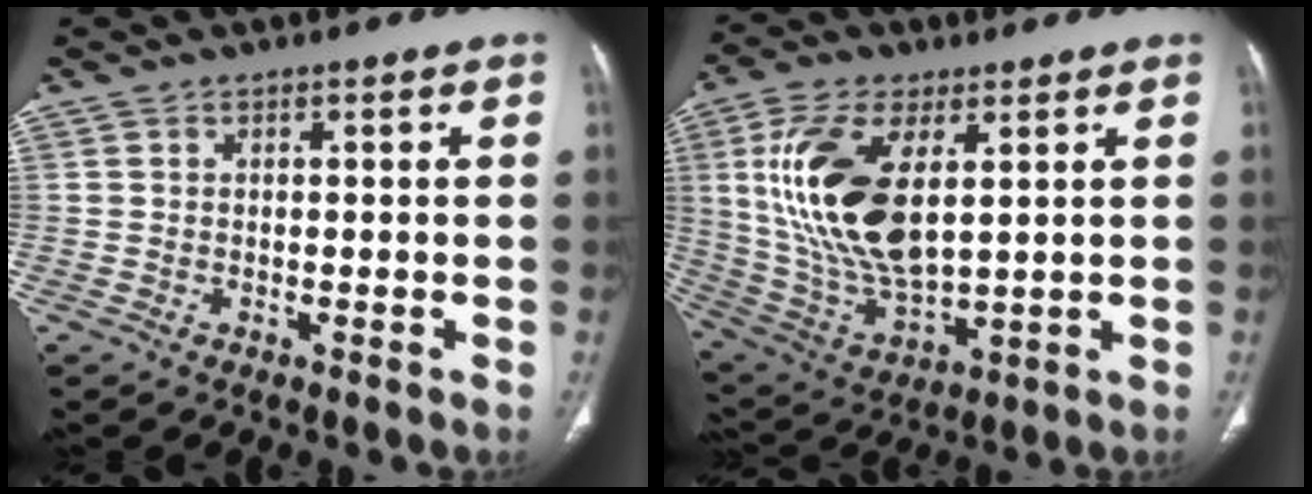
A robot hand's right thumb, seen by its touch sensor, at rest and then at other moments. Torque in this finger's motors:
{"motor_torque": [-1.33, 3.31, 1.81, 0.96, 0.72]}